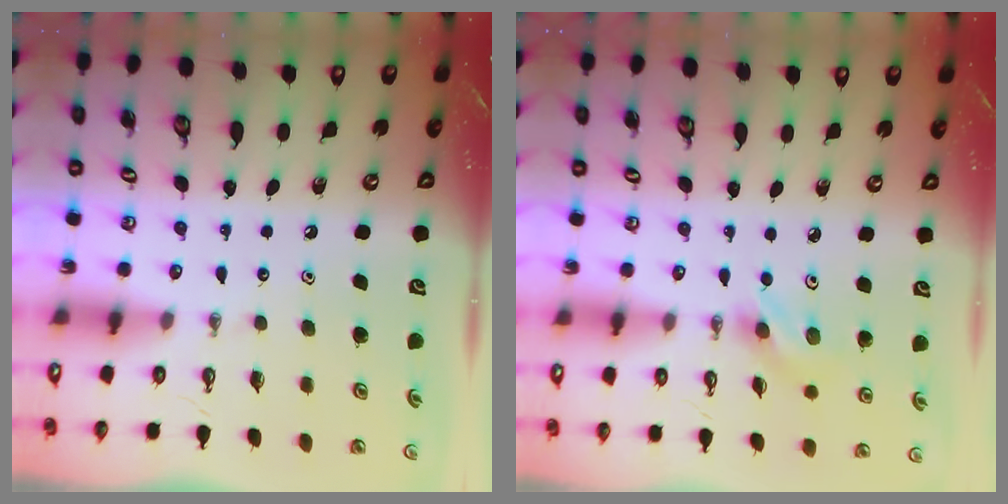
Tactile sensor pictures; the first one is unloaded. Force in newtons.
{"total": 3.2, "press": 3.0, "slide": 0.9}